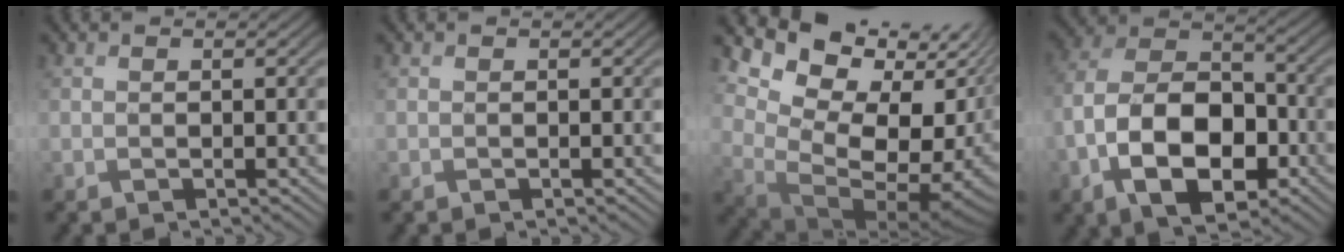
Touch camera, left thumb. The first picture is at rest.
{"total": 0.0}
{"total": 15.7, "force": [4.1, 11.1, 10.2], "torque": [-0.215, 0.007, 0.095]}
{"total": 13.2, "force": [-5.3, 7.6, 9.4], "torque": [-0.197, -0.014, -0.110]}